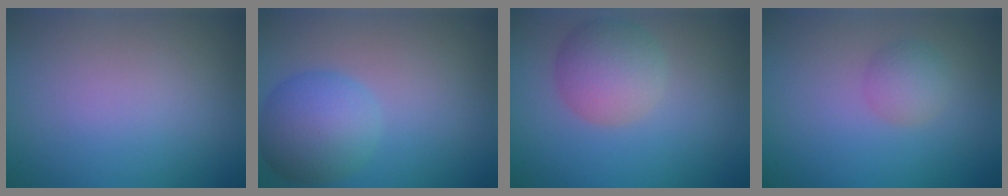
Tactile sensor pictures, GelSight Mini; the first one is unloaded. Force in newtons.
{"total": 5.4, "press": 5.4, "slide": 0.3}
{"total": 4.4, "press": 4.4, "slide": 0.2}
{"total": 1.9, "press": 1.9, "slide": 0.0}